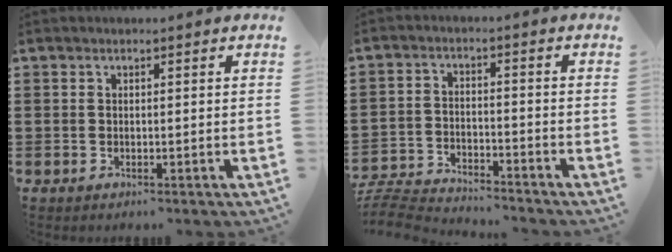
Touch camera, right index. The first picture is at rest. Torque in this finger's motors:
{"motor_torque": [-0.79, 0.58, -0.20, -0.21]}